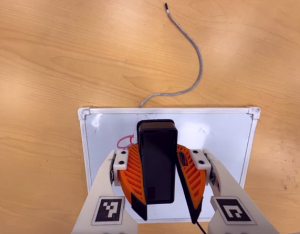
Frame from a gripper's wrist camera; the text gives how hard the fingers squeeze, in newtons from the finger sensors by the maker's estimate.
{"total": 9.4, "left": 9.1, "right": 9.8}